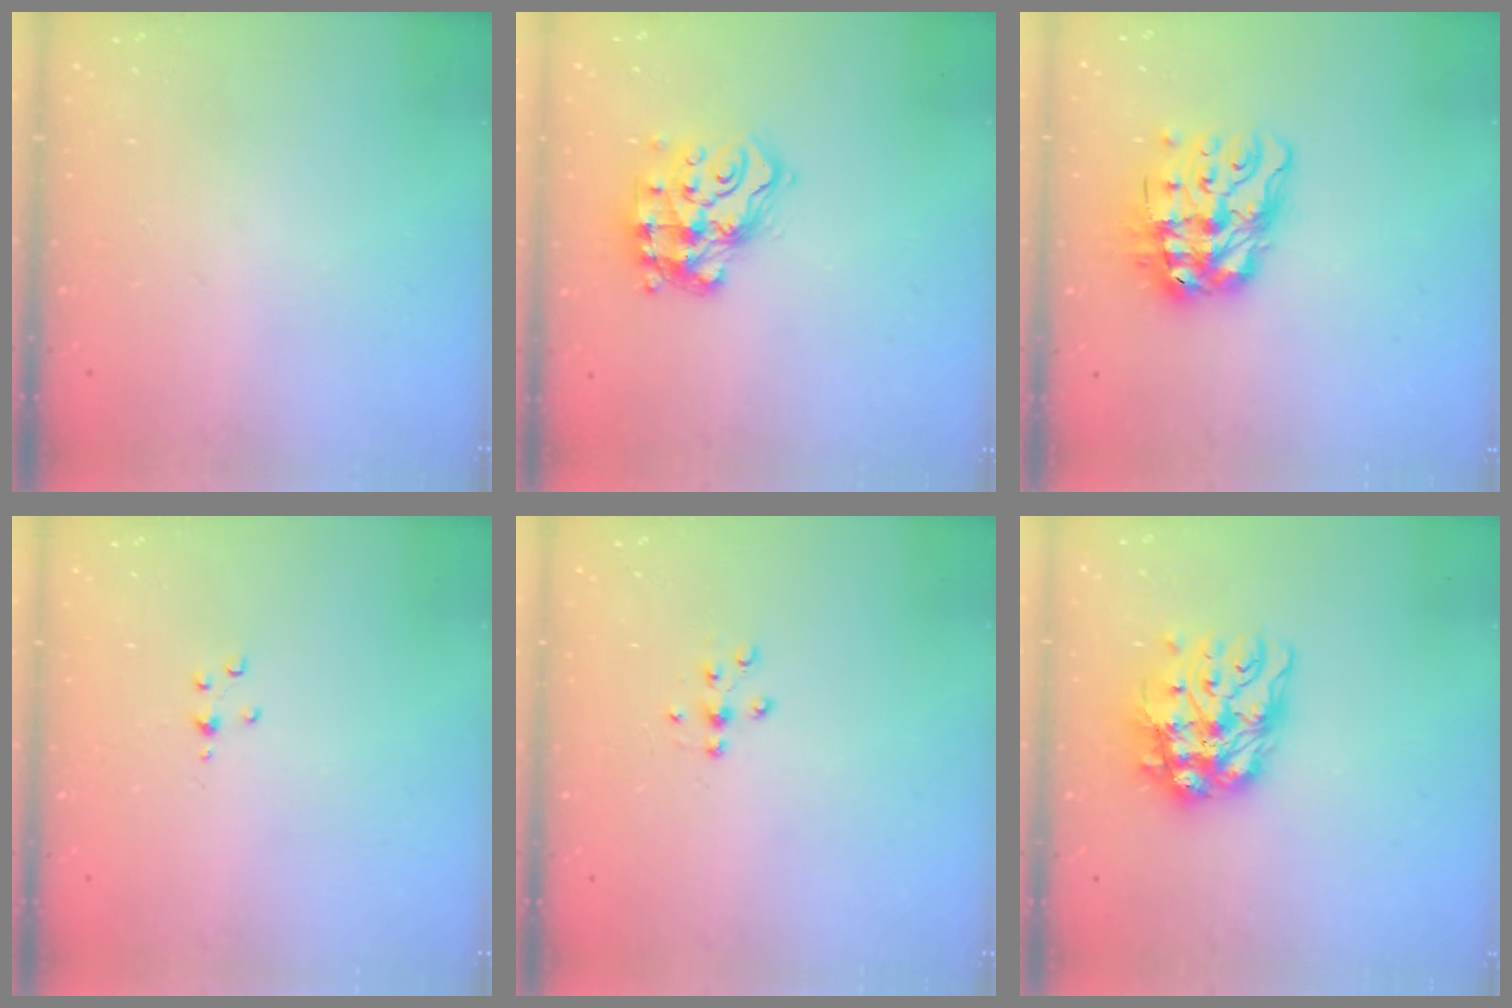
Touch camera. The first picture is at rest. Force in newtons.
{"total": 13.8, "press": 13.8, "slide": 1.0}
{"total": 13.5, "press": 13.4, "slide": 1.7}
{"total": 2.9, "press": 2.8, "slide": 0.4}
{"total": 5.6, "press": 5.5, "slide": 1.2}
{"total": 13.0, "press": 12.9, "slide": 1.5}